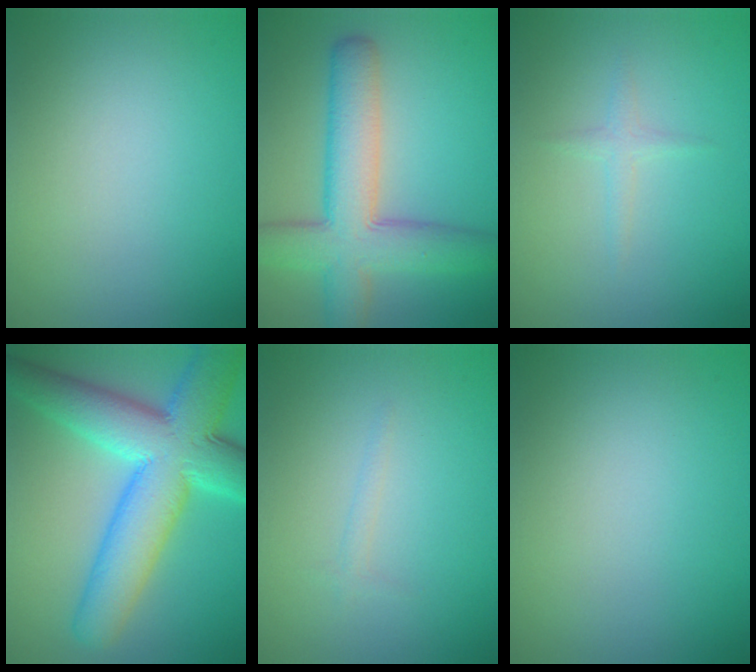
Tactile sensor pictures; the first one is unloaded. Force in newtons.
{"total": 8.2, "press": 8.1, "slide": 0.4}
{"total": 1.1, "press": 1.1, "slide": 0.1}
{"total": 11.3, "press": 11.3, "slide": 0.5}
{"total": 1.0, "press": 1.0, "slide": 0.1}
{"total": 0.0}